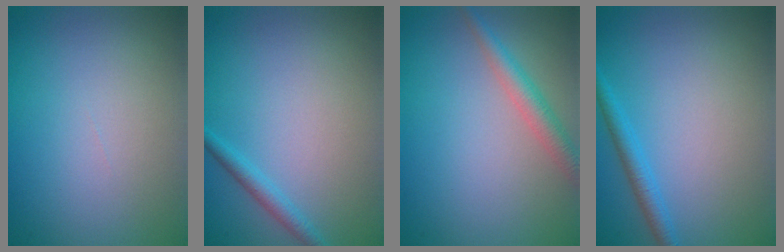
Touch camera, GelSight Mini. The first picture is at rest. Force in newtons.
{"total": 1.5, "press": 1.5, "slide": 0.1}
{"total": 2.5, "press": 2.5, "slide": 0.0}
{"total": 1.9, "press": 1.9, "slide": 0.1}